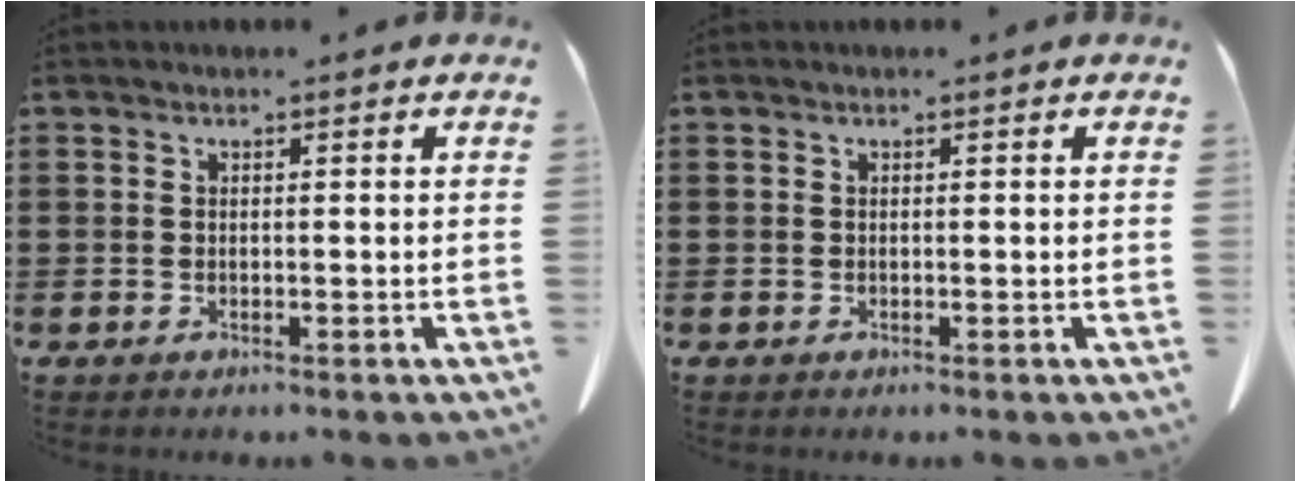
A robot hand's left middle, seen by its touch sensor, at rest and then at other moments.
{"total": 0.0}